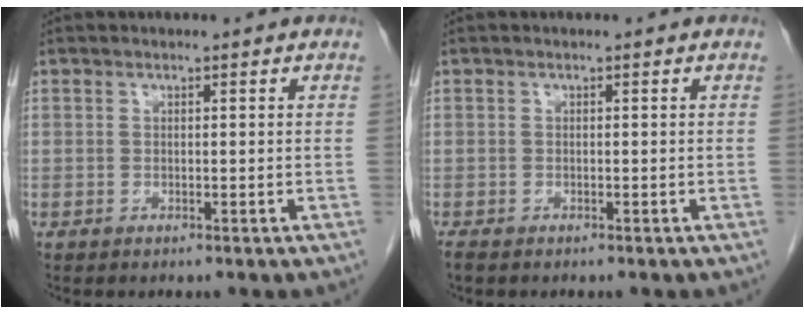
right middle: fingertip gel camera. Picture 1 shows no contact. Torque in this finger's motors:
{"motor_torque": [0.35, -0.17, 0.00, 0.02]}